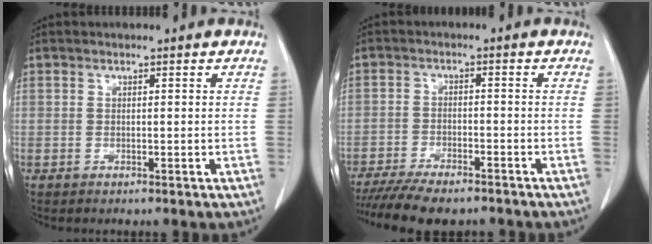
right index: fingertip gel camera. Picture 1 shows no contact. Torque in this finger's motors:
{"motor_torque": [1.09, -1.05, 0.40, 0.12]}